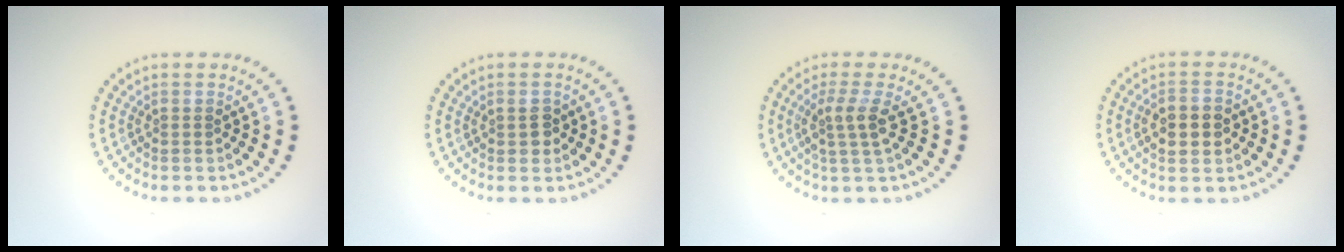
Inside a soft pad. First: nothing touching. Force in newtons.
{"total": 1.5, "press": 1.5, "slide": 0.3}
{"total": 2.7, "press": 1.9, "slide": 1.8}
{"total": 3.9, "press": 3.9, "slide": 0.2}